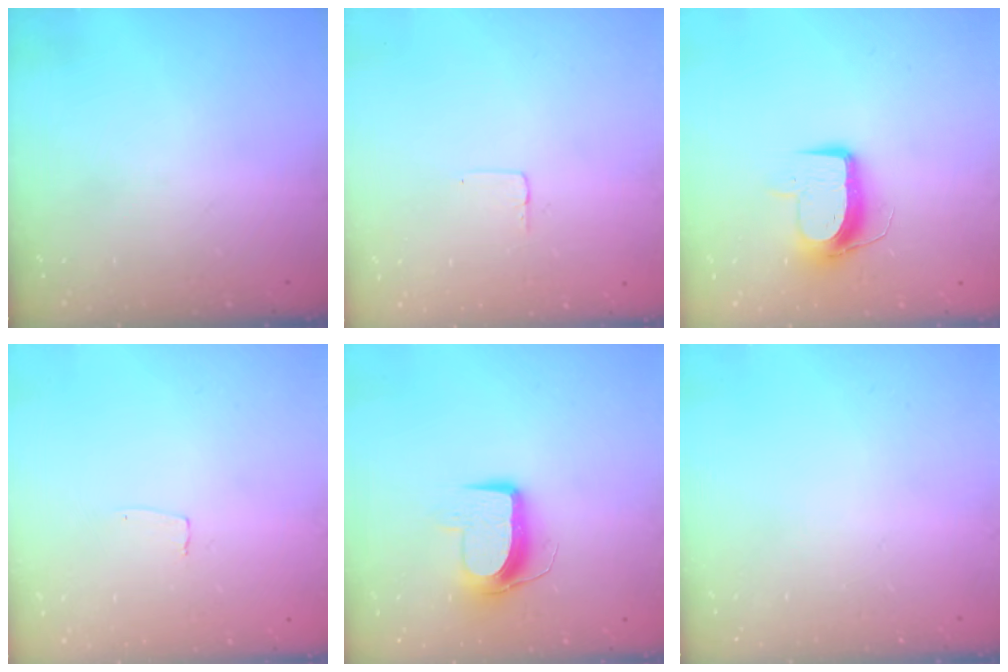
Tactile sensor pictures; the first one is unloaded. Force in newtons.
{"total": 2.5, "press": 2.5, "slide": 0.1}
{"total": 8.9, "press": 8.9, "slide": 0.7}
{"total": 3.0, "press": 3.0, "slide": 0.2}
{"total": 10.1, "press": 10.1, "slide": 0.5}
{"total": 0.0}